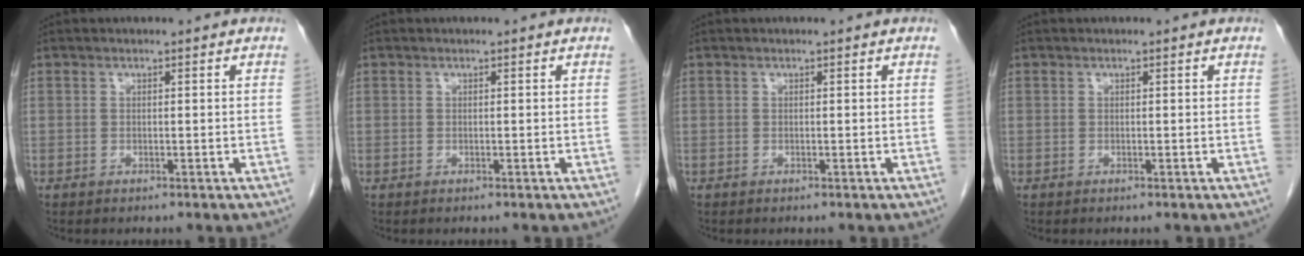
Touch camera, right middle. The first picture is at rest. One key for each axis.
{"total": 0.0}
{"total": 0.0}
{"total": 0.0}